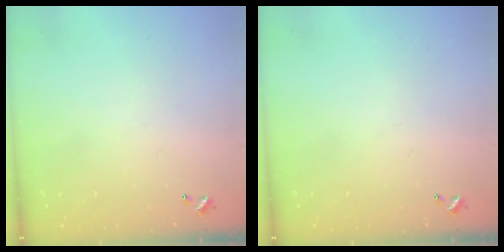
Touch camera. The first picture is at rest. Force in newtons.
{"total": 0.0}